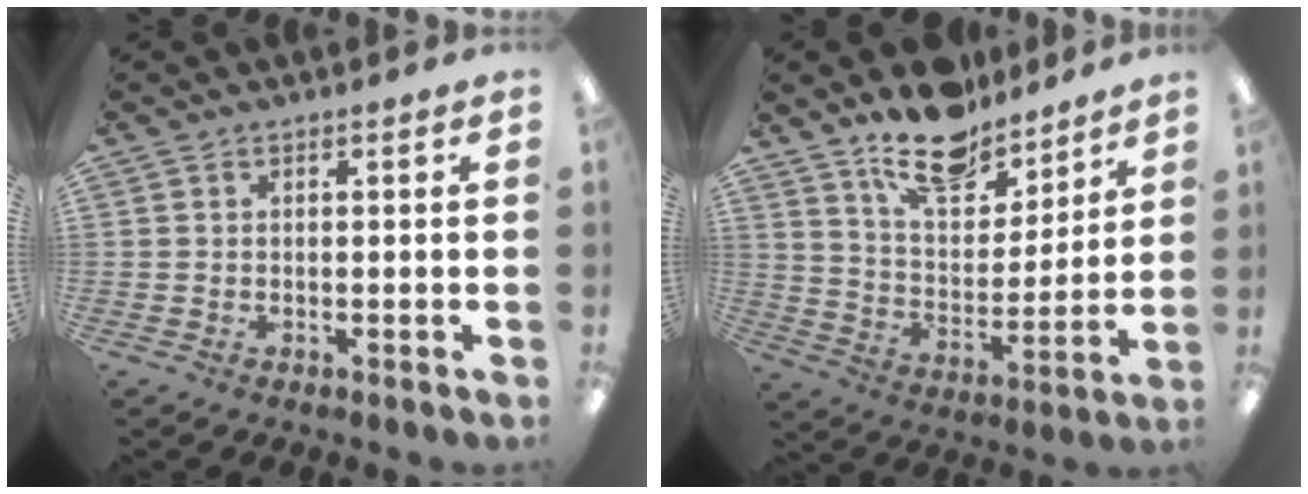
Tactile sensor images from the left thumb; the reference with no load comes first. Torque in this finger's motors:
{"motor_torque": [0.39, 0.29, -0.04, -0.90, 0.10]}